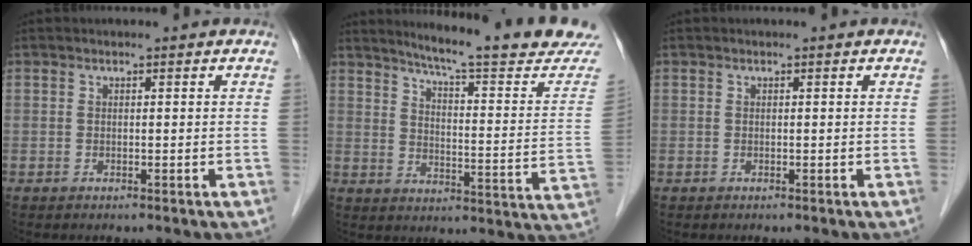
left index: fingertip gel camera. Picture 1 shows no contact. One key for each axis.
{"total": 19.6, "fx": 17.9, "fy": -0.2, "fz": 7.9, "tx": -0.115, "ty": -0.084, "tz": 0.220}
{"total": 0.0}